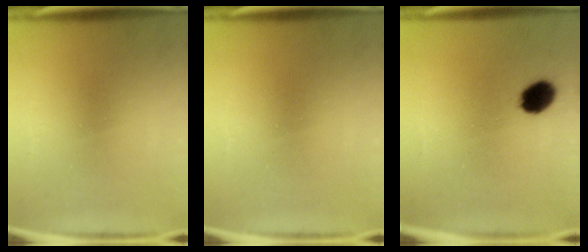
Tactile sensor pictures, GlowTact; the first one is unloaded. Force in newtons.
{"total": 0.0}
{"total": 6.4}